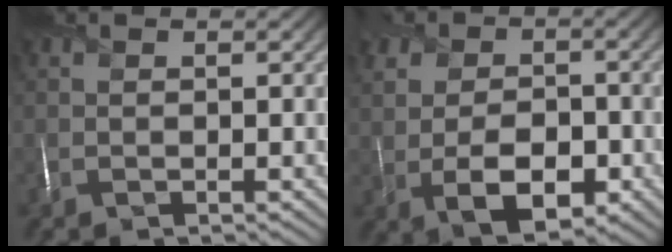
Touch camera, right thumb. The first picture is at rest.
{"total": 9.2, "force": [-1.8, 6.5, 6.2], "torque": [-0.098, -0.006, -0.041]}